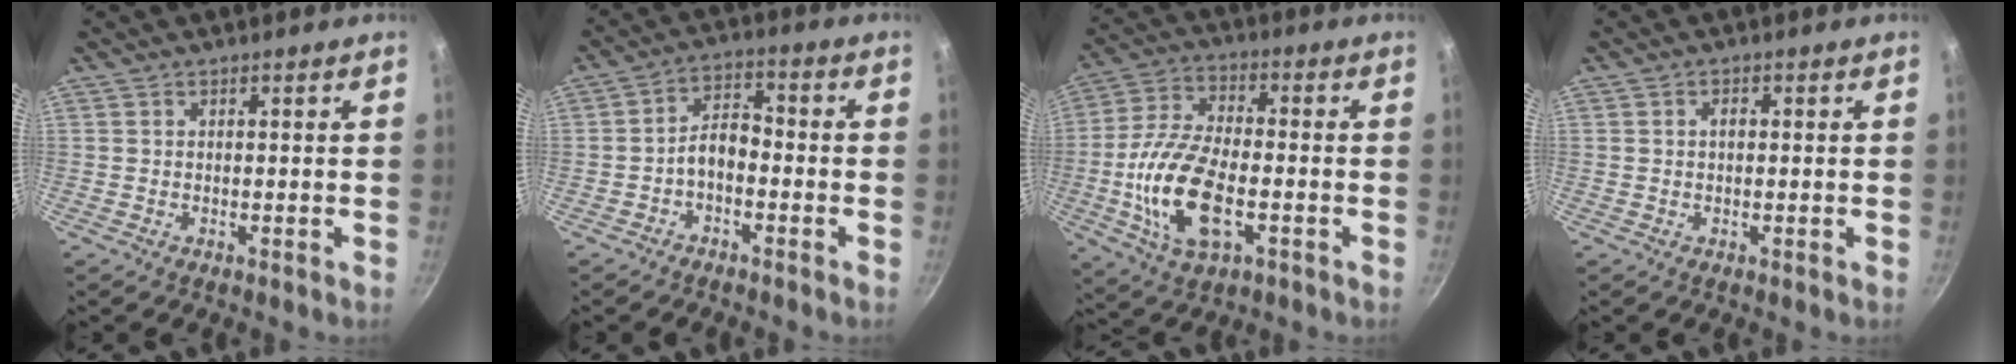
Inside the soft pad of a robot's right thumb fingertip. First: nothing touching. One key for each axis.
{"total": 5.6, "fx": -1.9, "fy": 3.4, "fz": 4.1, "tx": -0.061, "ty": 0.034, "tz": -0.043}
{"total": 16.6, "fx": -3.9, "fy": 8.4, "fz": 13.8, "tx": -0.275, "ty": 0.017, "tz": -0.068}
{"total": 1.5, "fx": 0.1, "fy": 0.9, "fz": 1.1, "tx": -0.016, "ty": 0.004, "tz": 0.000}